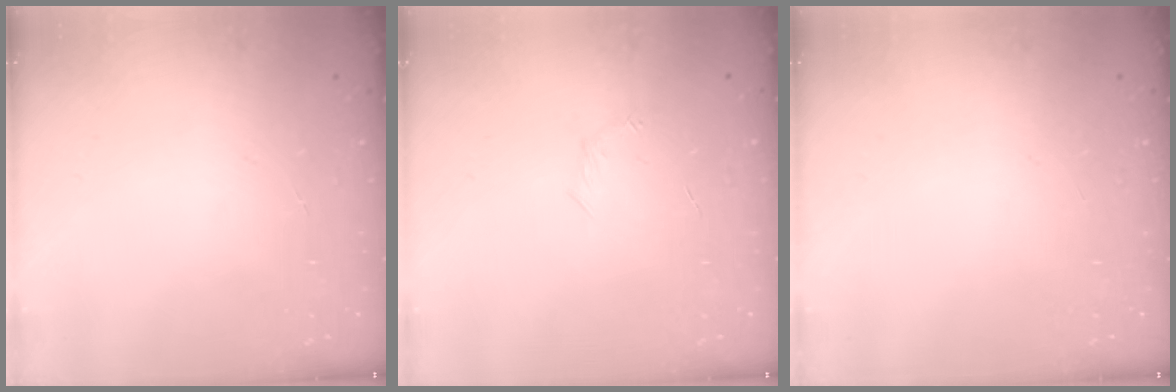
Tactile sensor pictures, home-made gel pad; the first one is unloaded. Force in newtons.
{"total": 3.4, "press": 3.3, "slide": 0.9}
{"total": 0.0}